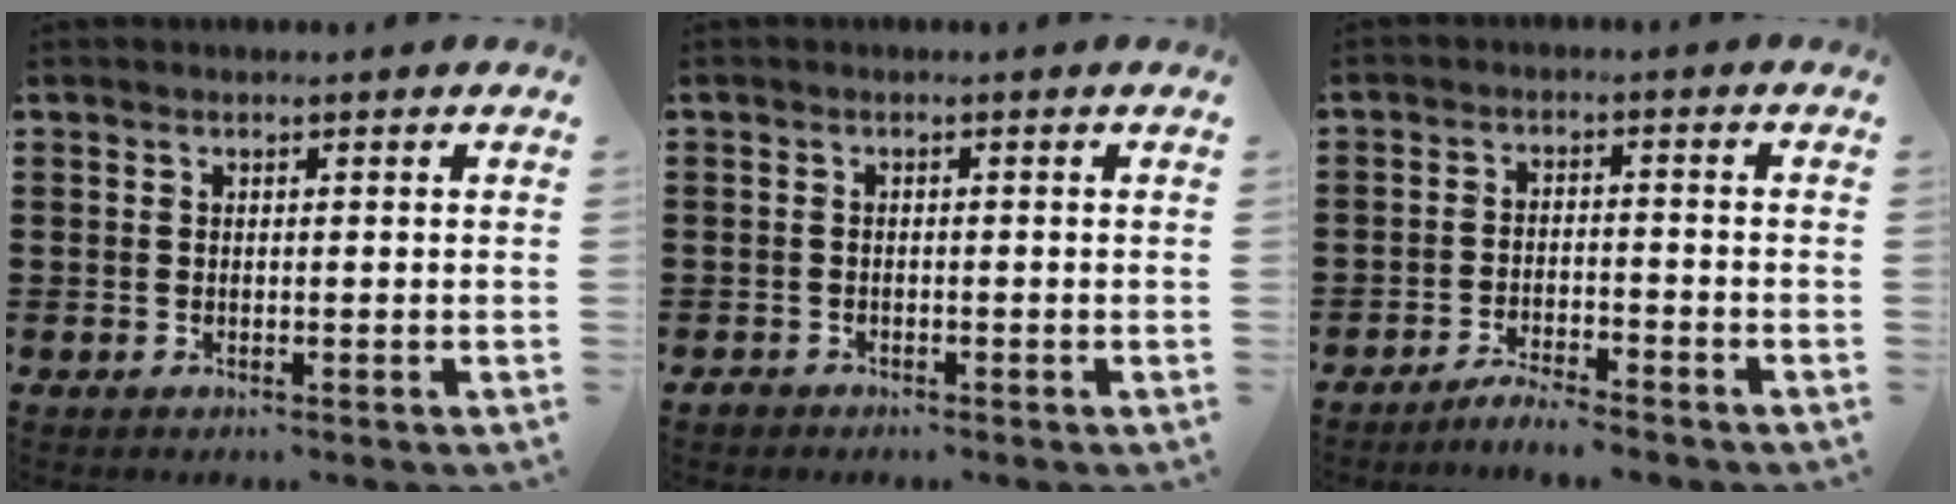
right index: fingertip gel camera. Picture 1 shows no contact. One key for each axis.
{"total": 1.1, "fx": -1.0, "fy": 0.3, "fz": 0.0, "tx": -0.003, "ty": 0.001, "tz": -0.022}
{"total": 3.4, "fx": -3.3, "fy": -0.2, "fz": 0.5, "tx": -0.013, "ty": 0.003, "tz": -0.068}